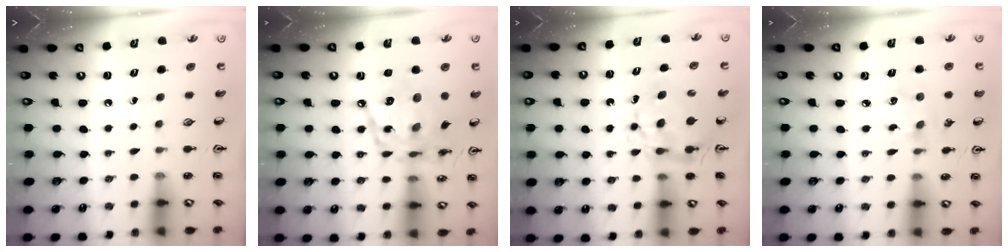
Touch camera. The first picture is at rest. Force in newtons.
{"total": 16.7, "press": 16.6, "slide": 1.4}
{"total": 6.8, "press": 6.8, "slide": 0.6}
{"total": 5.0, "press": 4.7, "slide": 1.6}